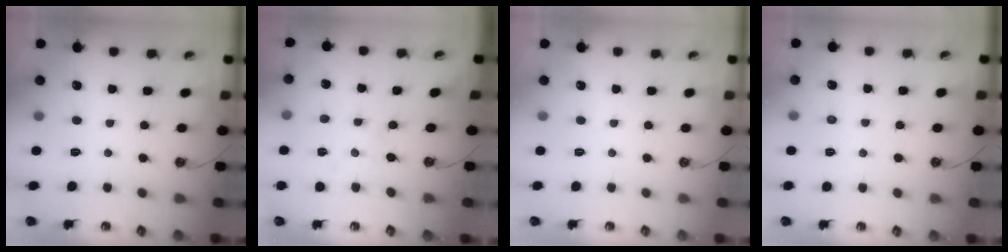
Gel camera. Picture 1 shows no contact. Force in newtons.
{"total": 1.3, "press": 1.3, "slide": 0.2}
{"total": 0.0}
{"total": 3.3, "press": 3.3, "slide": 0.6}